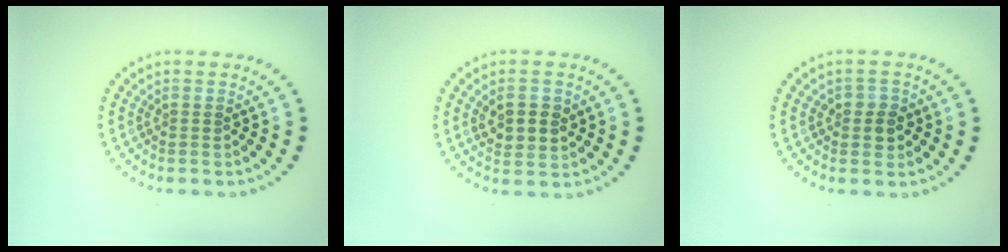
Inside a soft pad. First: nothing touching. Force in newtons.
{"total": 3.0, "press": 3.0, "slide": 0.6}
{"total": 1.9, "press": 1.9, "slide": 0.5}